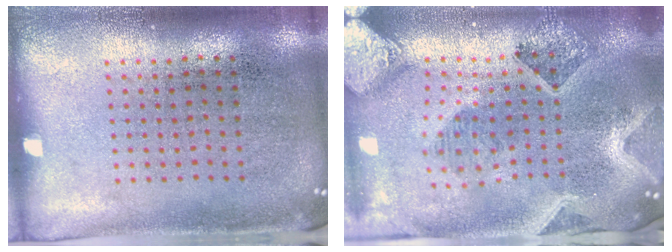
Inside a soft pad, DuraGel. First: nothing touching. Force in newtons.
{"total": 3.6, "press": 2.9, "slide": 2.1}